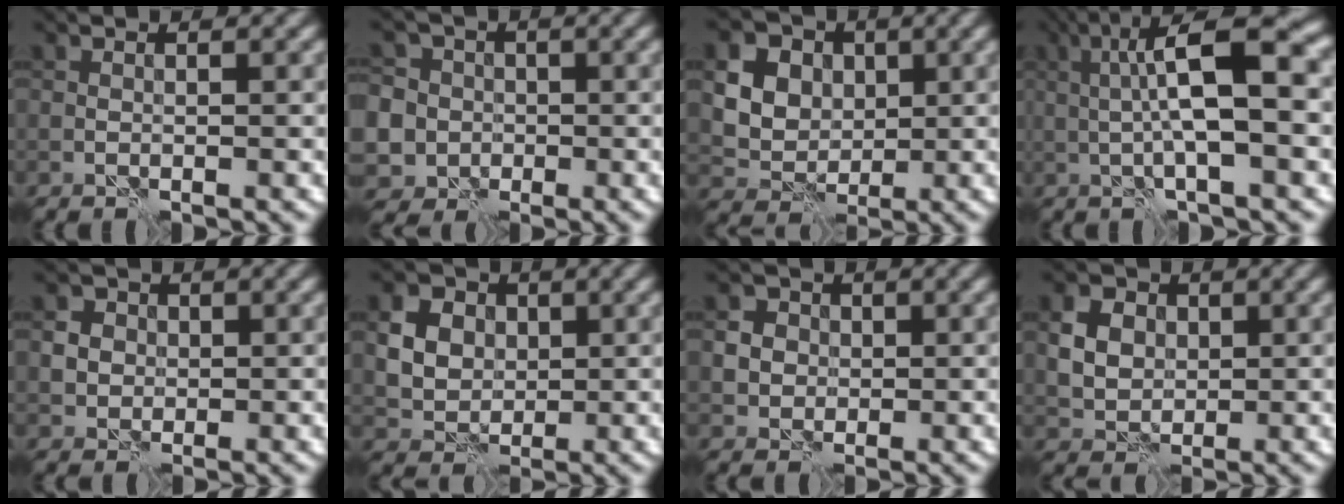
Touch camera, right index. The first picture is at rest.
{"total": 8.9, "force": [-1.3, 8.5, 2.5], "torque": [-0.056, 0.010, -0.057]}
{"total": 13.0, "force": [4.5, 10.7, 5.9], "torque": [-0.131, 0.022, 0.076]}
{"total": 8.9, "force": [1.0, 2.0, 8.6], "torque": [-0.138, 0.018, 0.011]}
{"total": 4.0, "force": [0.9, 3.6, 1.5], "torque": [-0.018, 0.017, 0.006]}
{"total": 8.6, "force": [2.6, 7.1, 4.2], "torque": [-0.078, 0.028, 0.037]}
{"total": 5.2, "force": [1.1, 4.7, 1.9], "torque": [-0.030, 0.025, 0.008]}
{"total": 5.6, "force": [1.5, 4.5, 3.0], "torque": [-0.070, 0.014, 0.021]}